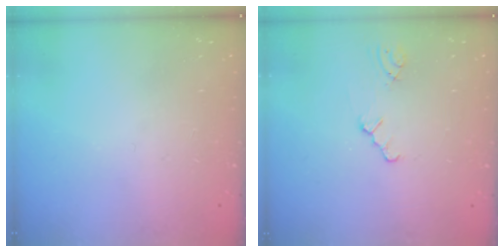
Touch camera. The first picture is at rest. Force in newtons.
{"total": 0.8, "press": 0.8, "slide": 0.2}